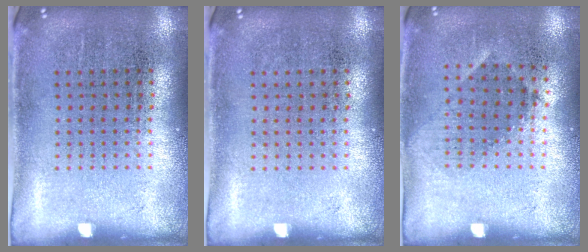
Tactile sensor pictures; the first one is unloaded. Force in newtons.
{"total": 0.0}
{"total": 0.9, "press": 0.7, "slide": 0.5}